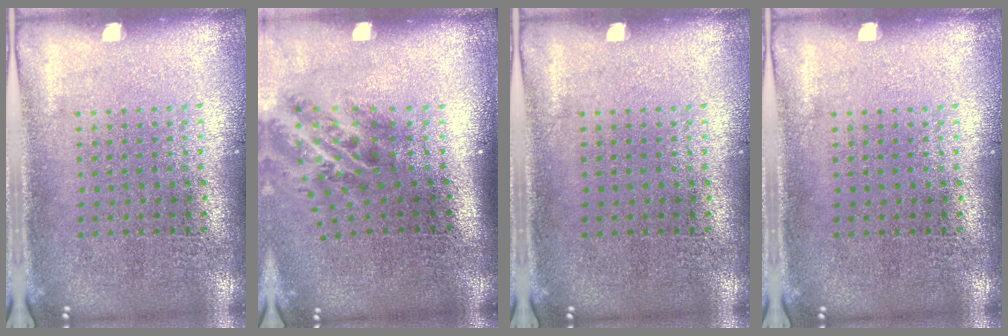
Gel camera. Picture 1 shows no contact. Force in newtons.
{"total": 2.1, "press": 1.3, "slide": 1.7}
{"total": 0.0}
{"total": 0.0}